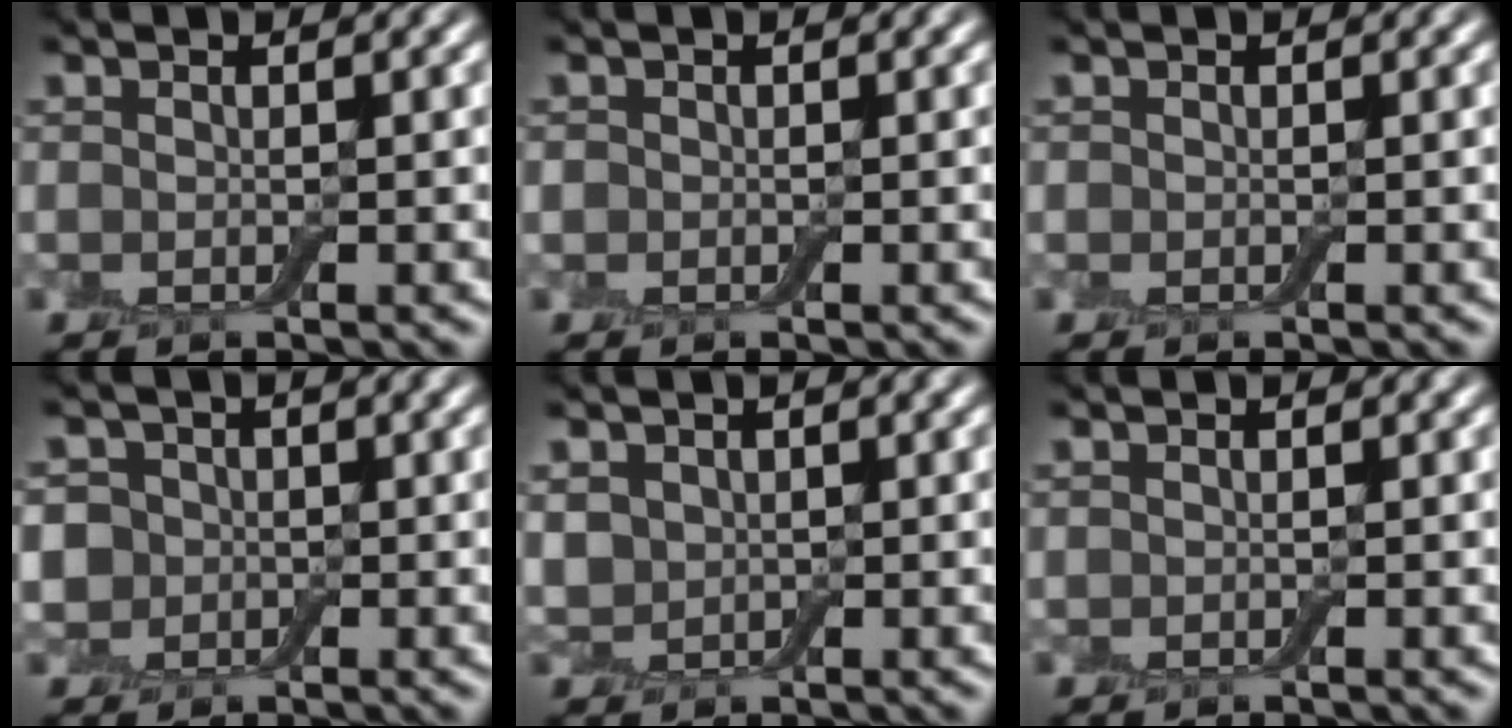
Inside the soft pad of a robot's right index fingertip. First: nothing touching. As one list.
[{"total": 0.5, "force": [-0.2, 0.5, 0.0], "torque": [0.001, -0.004, -0.005]}, {"total": 0.0}, {"total": 3.7, "force": [0.1, 3.5, 1.3], "torque": [-0.008, 0.015, -0.026]}, {"total": 1.9, "force": [0.5, 1.6, 0.8], "torque": [-0.022, -0.001, 0.010]}, {"total": 0.0}]